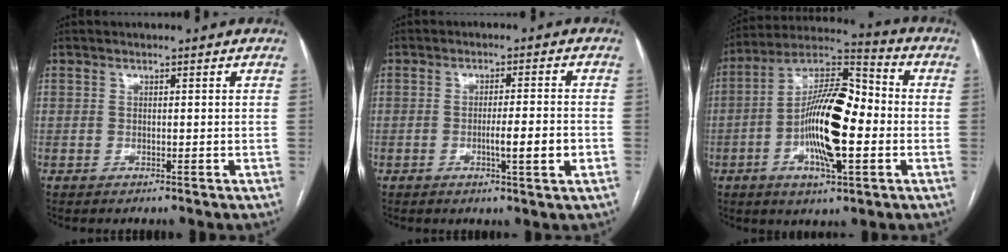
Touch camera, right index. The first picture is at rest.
{"total": 5.4, "force": [-1.5, 0.2, 5.2], "torque": [-0.082, -0.005, -0.021]}
{"total": 16.6, "force": [-2.9, 4.7, 15.6], "torque": [-0.290, 0.016, -0.052]}